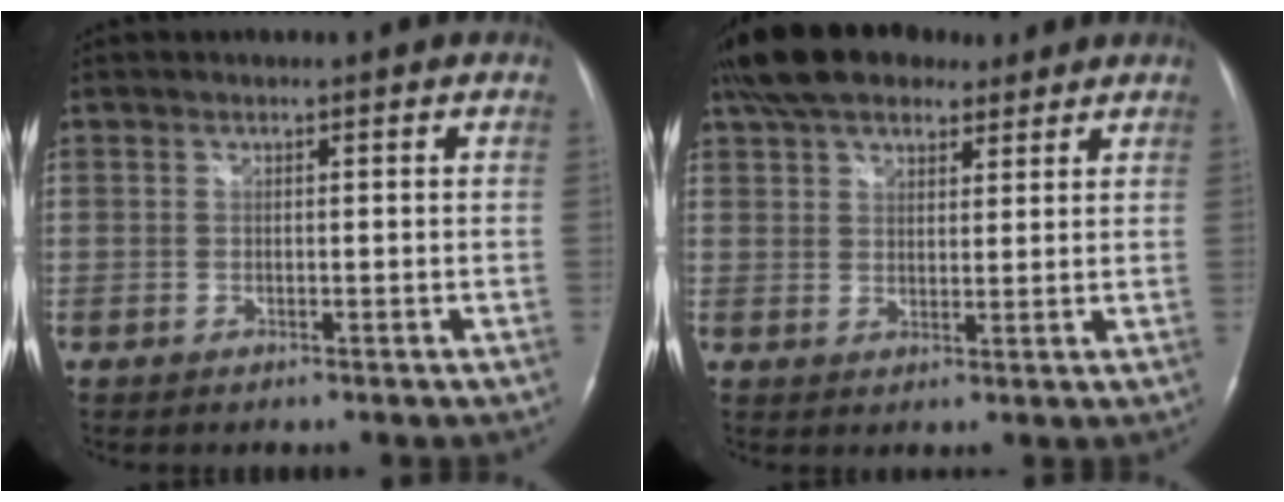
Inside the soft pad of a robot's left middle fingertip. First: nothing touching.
{"total": 13.6, "force": [10.6, 5.4, 6.6], "torque": [-0.117, 0.042, 0.179]}